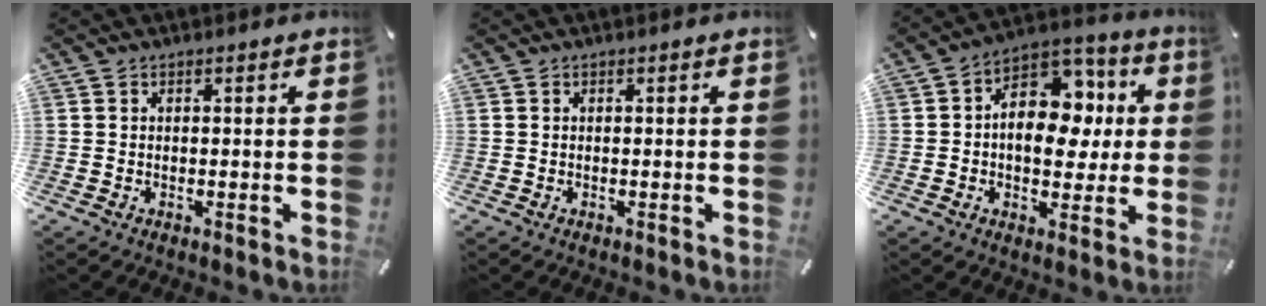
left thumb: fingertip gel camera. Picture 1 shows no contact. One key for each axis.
{"total": 0.0}
{"total": 13.5, "fx": 0.9, "fy": 10.4, "fz": 8.5, "tx": -0.116, "ty": -0.012, "tz": 0.019}